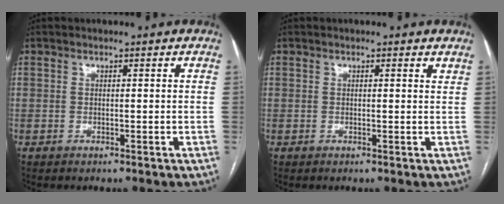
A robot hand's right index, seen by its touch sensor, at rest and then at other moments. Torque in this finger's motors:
{"motor_torque": [-0.10, 0.10, -0.03, 0.00]}